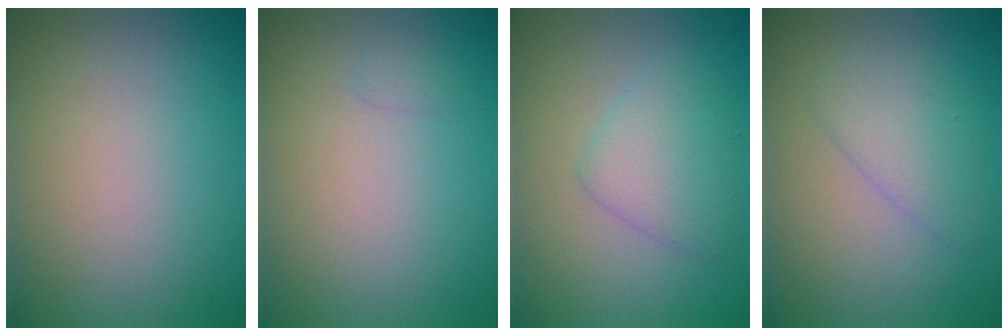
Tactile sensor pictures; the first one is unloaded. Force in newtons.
{"total": 0.6, "press": 0.6, "slide": 0.1}
{"total": 3.1, "press": 3.1, "slide": 0.1}
{"total": 2.5, "press": 2.5, "slide": 0.3}